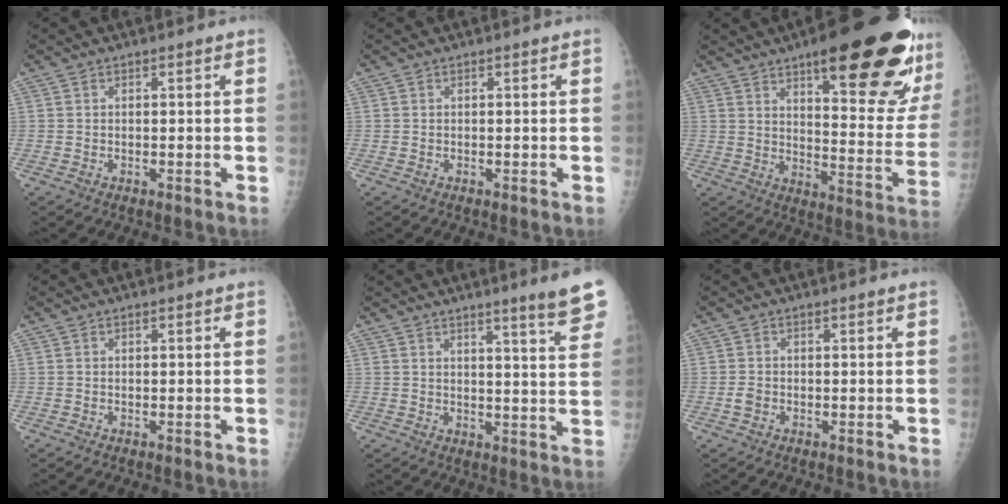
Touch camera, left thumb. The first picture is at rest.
{"total": 0.0}
{"total": 27.9, "force": [15.6, 7.1, 22.0], "torque": [-0.240, -0.056, 0.220]}
{"total": 0.0}
{"total": 8.9, "force": [6.3, -0.1, 6.3], "torque": [-0.068, -0.038, 0.074]}
{"total": 1.4, "force": [-0.2, 1.1, 0.8], "torque": [-0.009, 0.001, -0.001]}